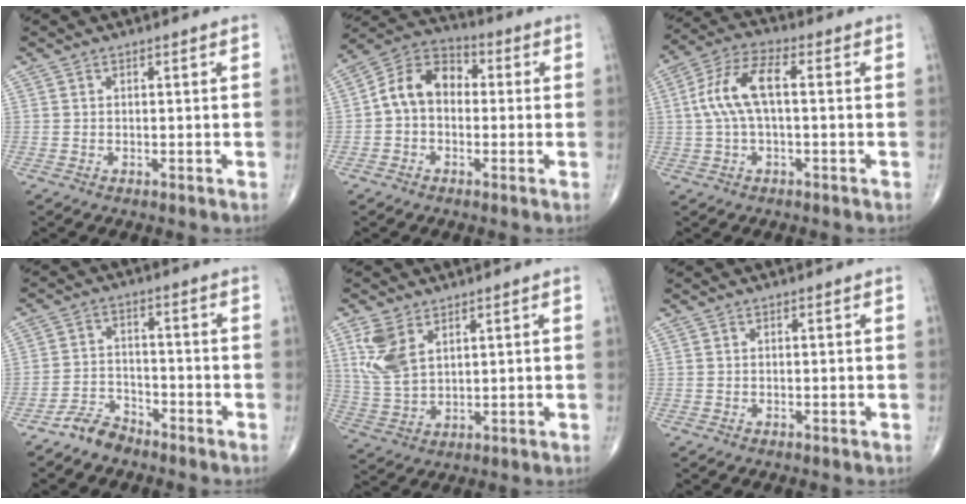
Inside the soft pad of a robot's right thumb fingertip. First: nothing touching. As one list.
[{"total": 10.2, "force": [0.0, 7.4, 7.0], "torque": [-0.101, 0.036, -0.017]}, {"total": 9.9, "force": [0.7, 4.1, 9.0], "torque": [-0.199, 0.035, 0.010]}, {"total": 4.9, "force": [-4.2, 2.3, 1.1], "torque": [-0.013, 0.028, -0.083]}, {"total": 8.1, "force": [3.8, 4.4, 5.6], "torque": [-0.120, -0.010, 0.087]}, {"total": 0.0}]